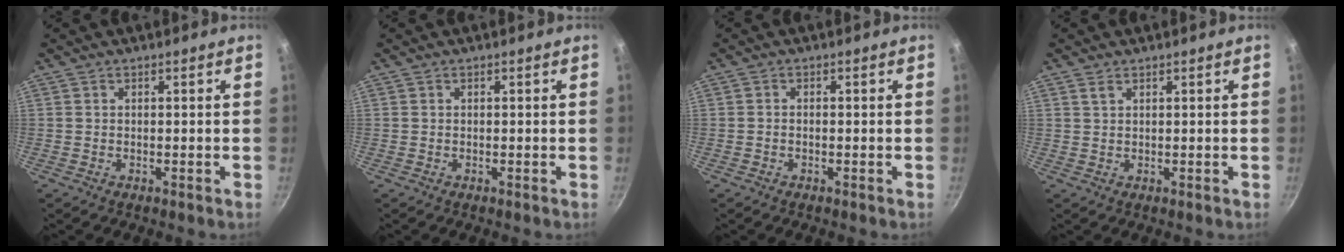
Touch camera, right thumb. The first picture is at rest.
{"total": 0.0}
{"total": 0.7, "force": [-0.3, 0.4, 0.5], "torque": [-0.010, 0.005, -0.008]}
{"total": 1.2, "force": [0.8, 0.6, 0.7], "torque": [-0.013, -0.002, 0.017]}